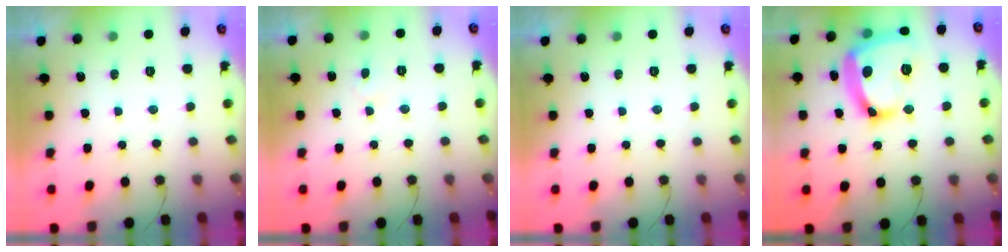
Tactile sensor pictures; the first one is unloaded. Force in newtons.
{"total": 2.6, "press": 2.6, "slide": 0.3}
{"total": 0.0}
{"total": 19.9, "press": 19.9, "slide": 1.7}